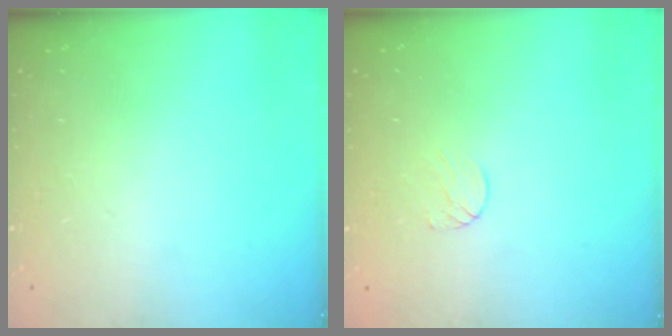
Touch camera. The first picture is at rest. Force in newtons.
{"total": 4.2, "press": 4.2, "slide": 0.3}